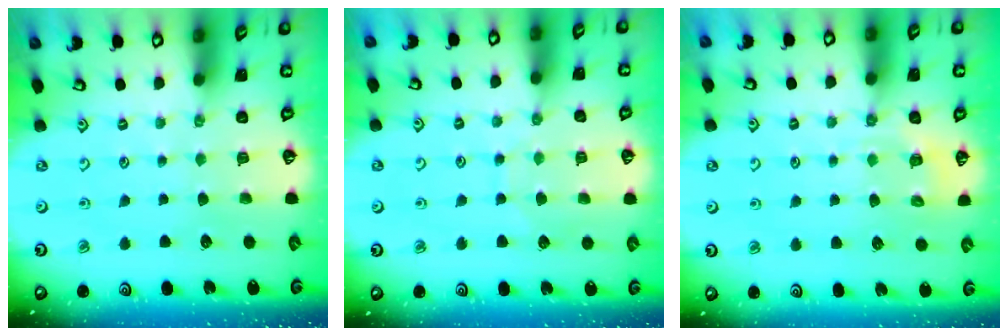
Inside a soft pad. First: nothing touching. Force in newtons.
{"total": 6.7, "press": 6.6, "slide": 0.6}
{"total": 5.9, "press": 5.8, "slide": 1.1}